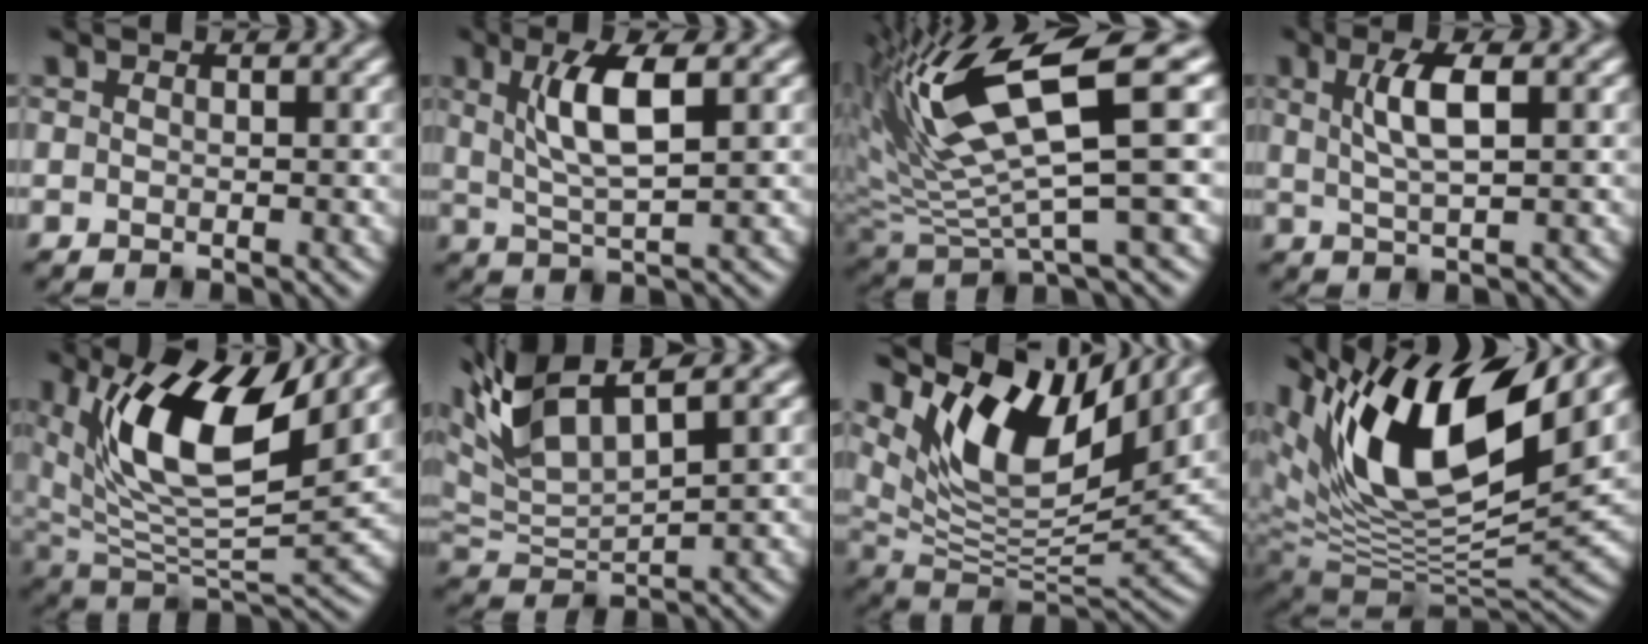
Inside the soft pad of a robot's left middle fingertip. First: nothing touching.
{"total": 5.4, "force": [1.6, 1.3, 5.0], "torque": [-0.094, 0.001, 0.033]}
{"total": 11.0, "force": [4.6, 2.5, 9.6], "torque": [-0.180, 0.008, 0.085]}
{"total": 3.8, "force": [1.1, 0.9, 3.5], "torque": [-0.066, 0.003, 0.021]}
{"total": 12.1, "force": [5.7, 4.7, 9.5], "torque": [-0.182, 0.005, 0.106]}
{"total": 7.4, "force": [4.7, 2.1, 5.3], "torque": [-0.124, 0.021, 0.091]}
{"total": 12.2, "force": [7.0, 4.8, 8.8], "torque": [-0.159, 0.005, 0.127]}
{"total": 13.9, "force": [7.1, 5.5, 10.6], "torque": [-0.194, 0.008, 0.135]}